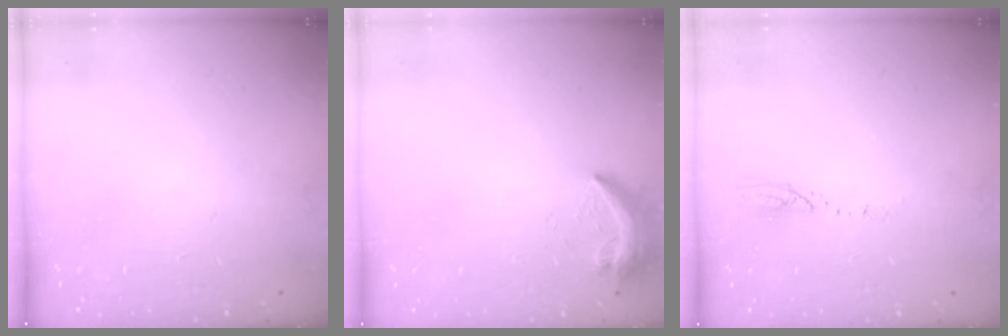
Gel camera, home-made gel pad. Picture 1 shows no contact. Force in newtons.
{"total": 7.8, "press": 7.8, "slide": 0.9}
{"total": 2.9, "press": 2.9, "slide": 0.2}